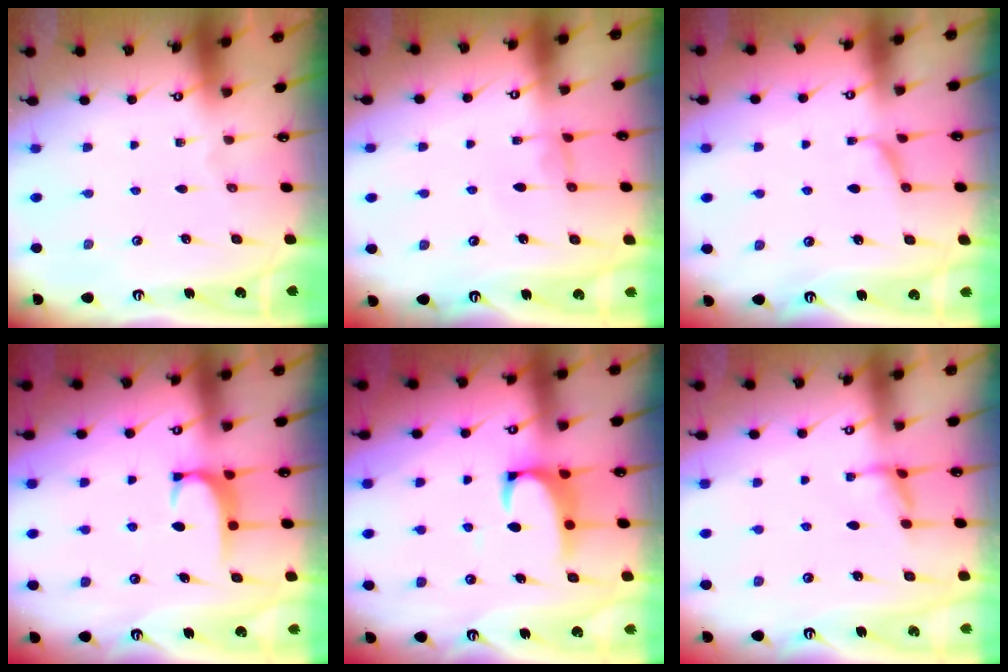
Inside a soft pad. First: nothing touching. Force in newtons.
{"total": 0.7, "press": 0.3, "slide": 0.6}
{"total": 1.2, "press": 1.0, "slide": 0.6}
{"total": 1.6, "press": 1.6, "slide": 0.5}
{"total": 2.2, "press": 2.0, "slide": 1.0}
{"total": 1.8, "press": 1.7, "slide": 0.5}